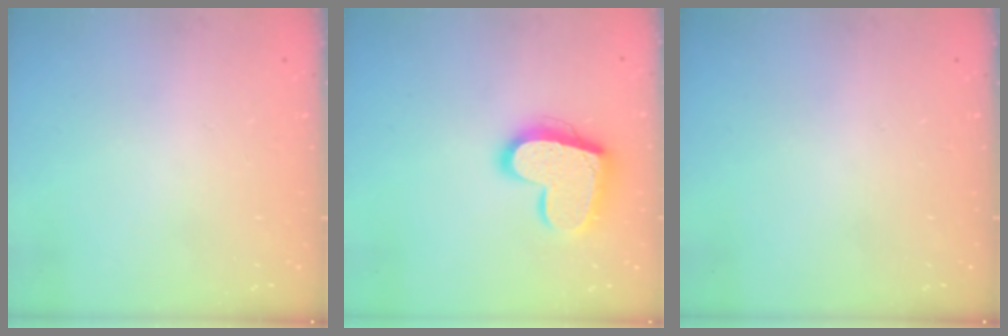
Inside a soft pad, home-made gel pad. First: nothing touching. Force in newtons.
{"total": 15.9, "press": 15.9, "slide": 0.9}
{"total": 0.0}